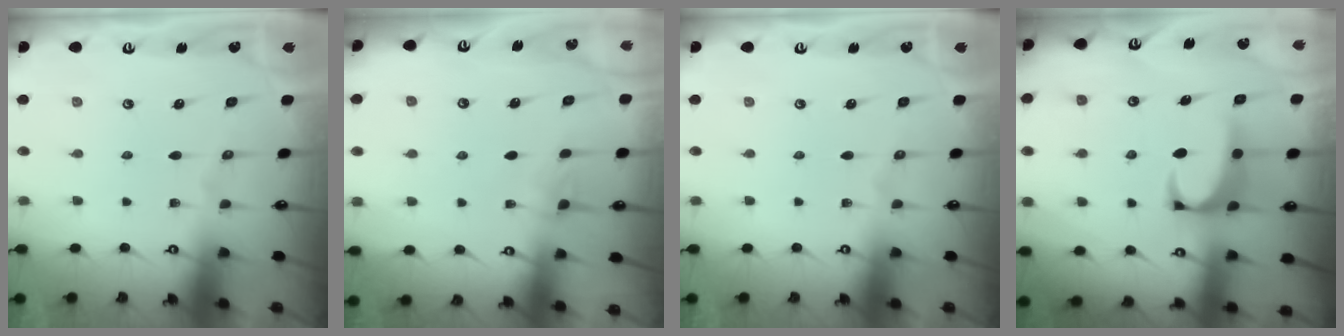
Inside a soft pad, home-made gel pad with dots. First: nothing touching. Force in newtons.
{"total": 1.8, "press": 1.8, "slide": 0.4}
{"total": 0.0}
{"total": 2.1, "press": 1.9, "slide": 0.9}